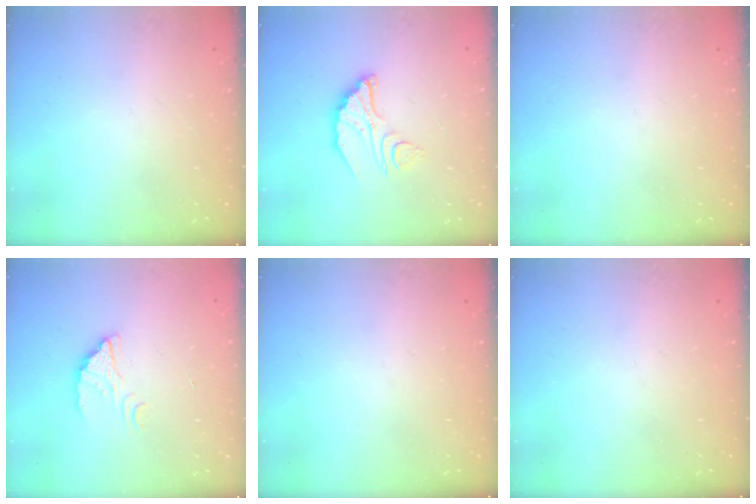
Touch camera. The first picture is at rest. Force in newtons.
{"total": 8.1, "press": 8.1, "slide": 0.7}
{"total": 0.0}
{"total": 2.3, "press": 2.3, "slide": 0.2}
{"total": 0.0}
{"total": 0.0}